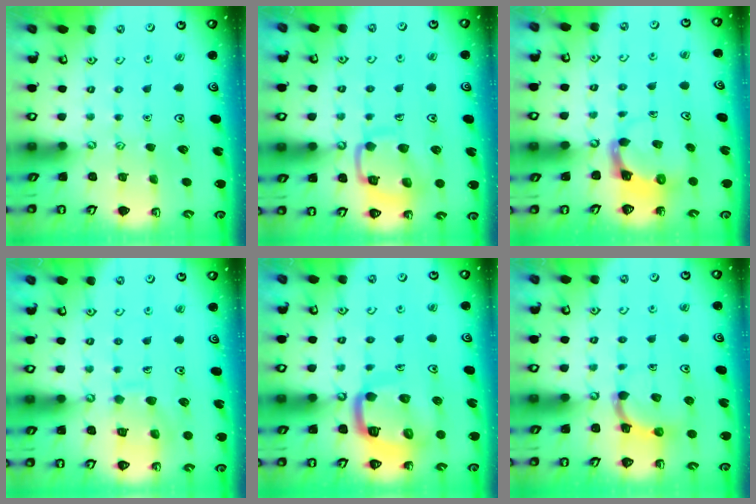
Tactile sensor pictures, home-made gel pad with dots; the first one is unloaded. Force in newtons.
{"total": 13.0, "press": 13.0, "slide": 1.4}
{"total": 4.0, "press": 3.9, "slide": 0.4}
{"total": 9.8, "press": 9.7, "slide": 0.9}
{"total": 13.5, "press": 13.4, "slide": 1.5}
{"total": 5.1, "press": 5.0, "slide": 0.9}